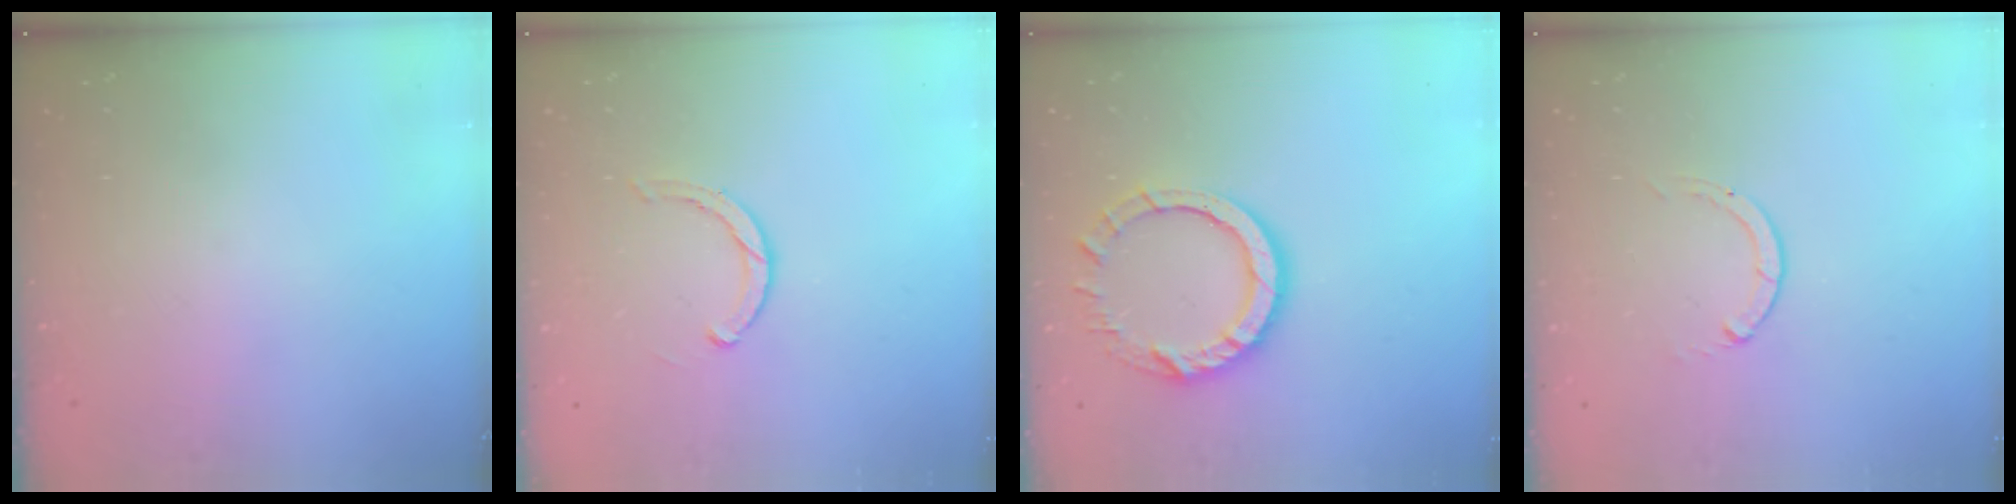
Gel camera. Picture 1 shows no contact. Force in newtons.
{"total": 2.8, "press": 2.7, "slide": 0.3}
{"total": 10.5, "press": 10.4, "slide": 1.0}
{"total": 0.0}